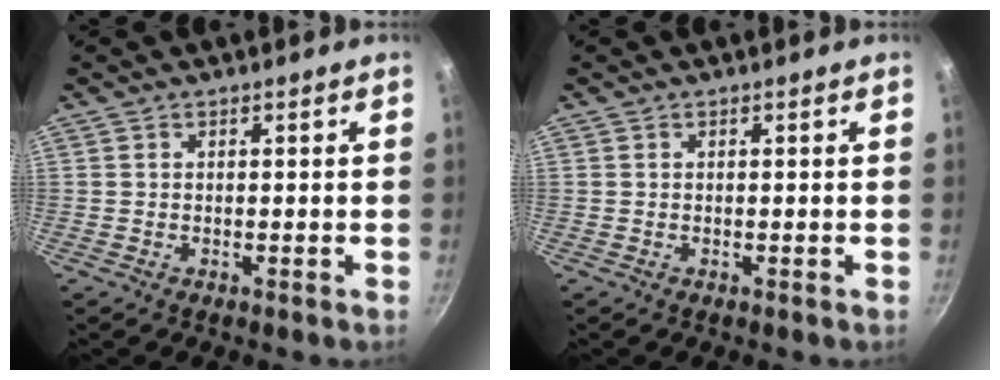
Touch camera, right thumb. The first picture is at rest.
{"total": 0.0}